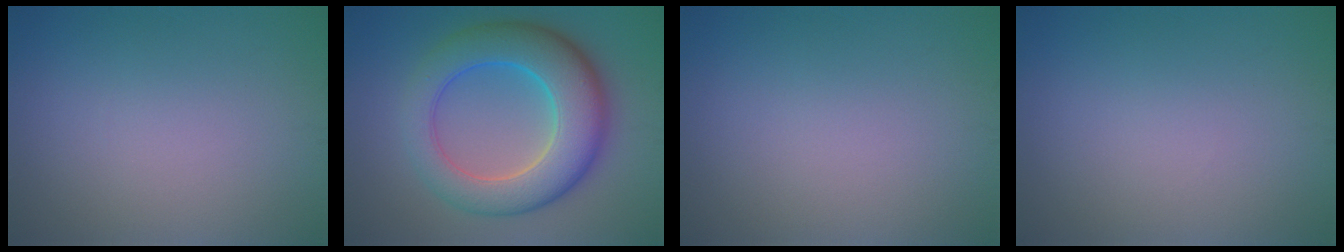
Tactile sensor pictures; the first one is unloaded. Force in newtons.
{"total": 9.8, "press": 9.8, "slide": 0.2}
{"total": 0.0}
{"total": 0.0}